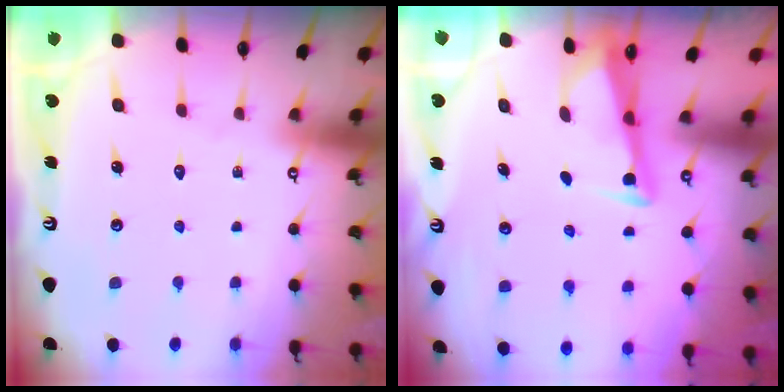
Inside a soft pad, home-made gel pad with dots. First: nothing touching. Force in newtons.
{"total": 3.1, "press": 3.1, "slide": 0.4}